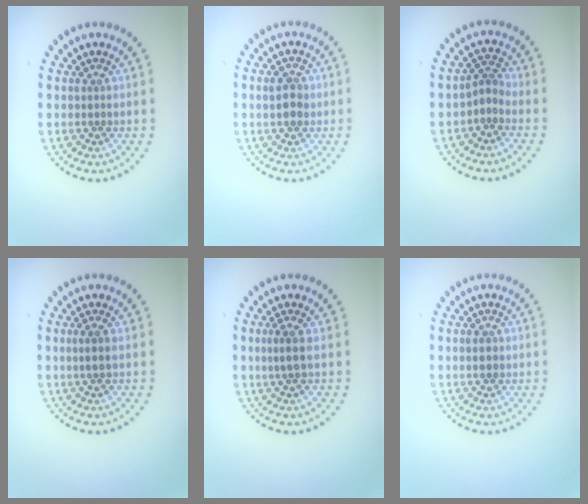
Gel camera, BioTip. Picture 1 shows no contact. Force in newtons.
{"total": 2.3, "press": 2.3, "slide": 0.4}
{"total": 1.8, "press": 1.1, "slide": 1.4}
{"total": 1.3, "press": 1.1, "slide": 0.7}
{"total": 1.6, "press": 1.2, "slide": 1.1}
{"total": 1.7, "press": 1.7, "slide": 0.1}